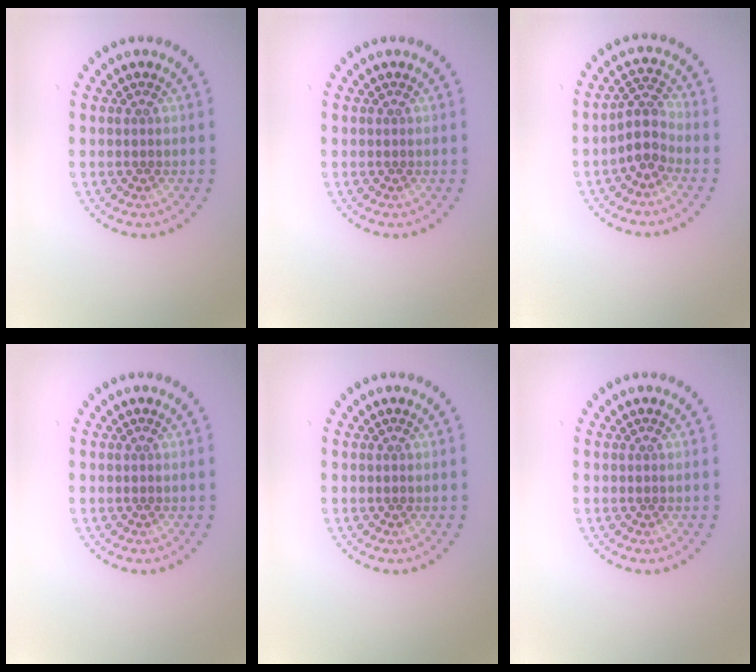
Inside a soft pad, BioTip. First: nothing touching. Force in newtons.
{"total": 0.0}
{"total": 2.7, "press": 2.3, "slide": 1.5}
{"total": 0.0}
{"total": 0.0}
{"total": 0.0}